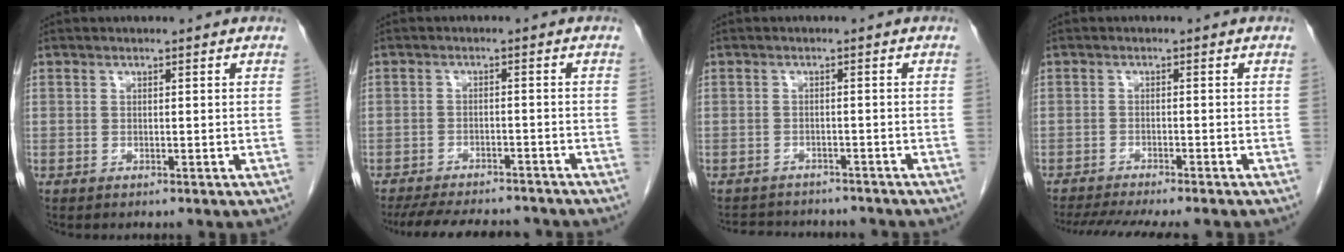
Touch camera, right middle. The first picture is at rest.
{"total": 13.3, "force": [-11.9, 3.3, 5.0], "torque": [-0.094, -0.002, -0.159]}
{"total": 9.2, "force": [-8.4, 2.8, 2.2], "torque": [-0.039, 0.008, -0.105]}
{"total": 11.6, "force": [-10.1, 1.1, 5.6], "torque": [-0.073, -0.011, -0.142]}